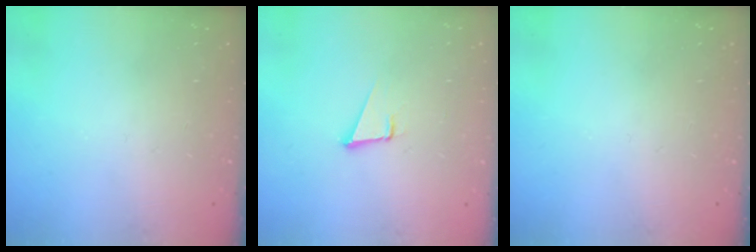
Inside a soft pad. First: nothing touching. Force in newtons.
{"total": 3.6, "press": 2.7, "slide": 2.4}
{"total": 0.0}